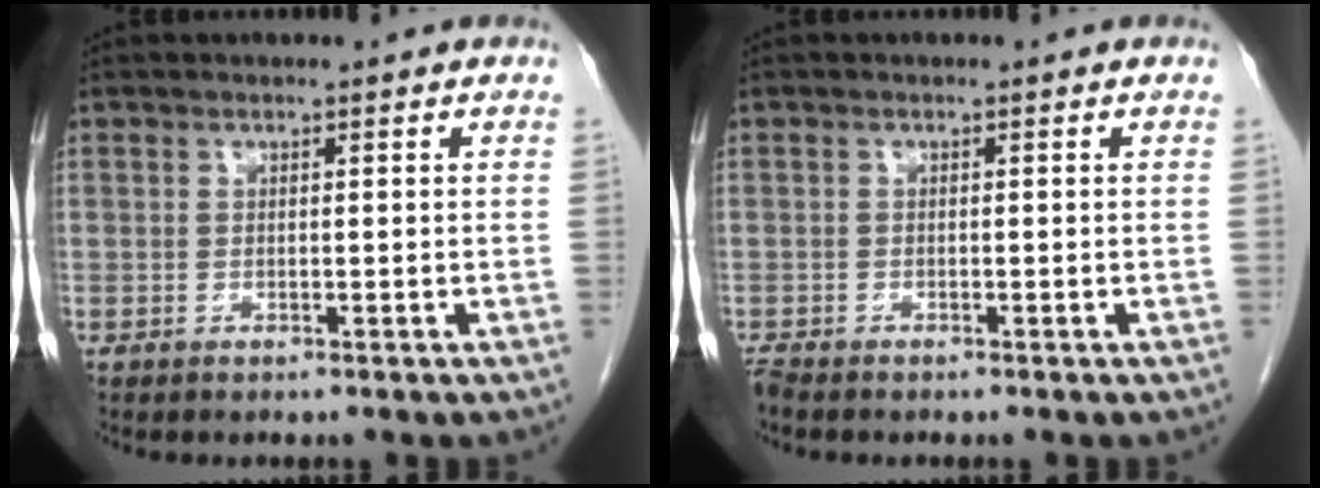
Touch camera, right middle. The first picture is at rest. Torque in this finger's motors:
{"motor_torque": [0.09, -0.05, -0.02, 0.01]}